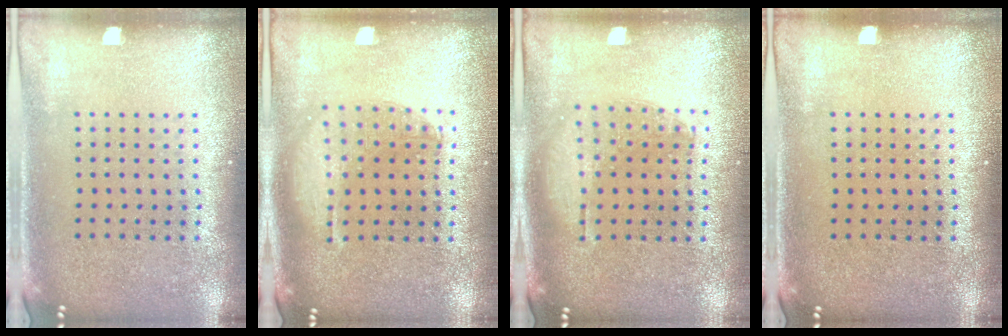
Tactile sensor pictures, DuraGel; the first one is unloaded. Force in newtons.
{"total": 1.4, "press": 1.3, "slide": 0.5}
{"total": 1.1, "press": 1.0, "slide": 0.4}
{"total": 0.0}